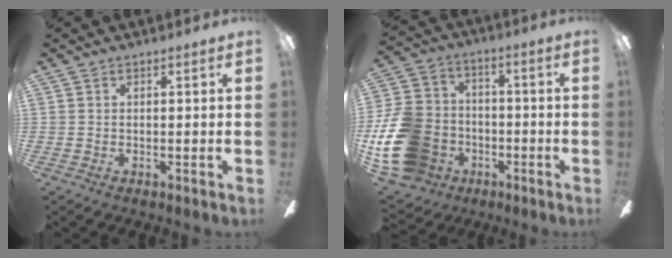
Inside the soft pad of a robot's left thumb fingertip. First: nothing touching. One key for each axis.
{"total": 20.1, "fx": -6.6, "fy": 15.7, "fz": 10.7, "tx": -0.228, "ty": 0.046, "tz": -0.101}